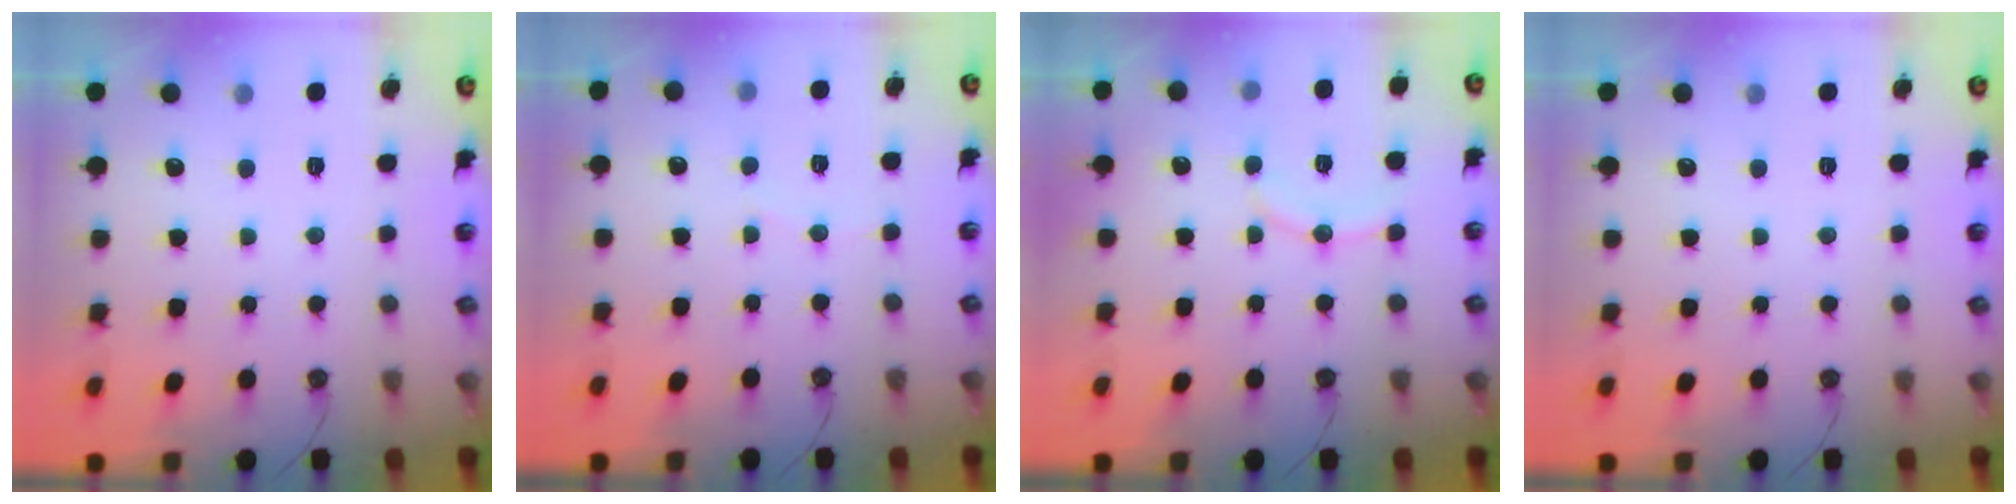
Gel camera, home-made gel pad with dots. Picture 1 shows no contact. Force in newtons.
{"total": 2.7, "press": 2.7, "slide": 0.3}
{"total": 9.3, "press": 9.1, "slide": 2.2}
{"total": 0.0}